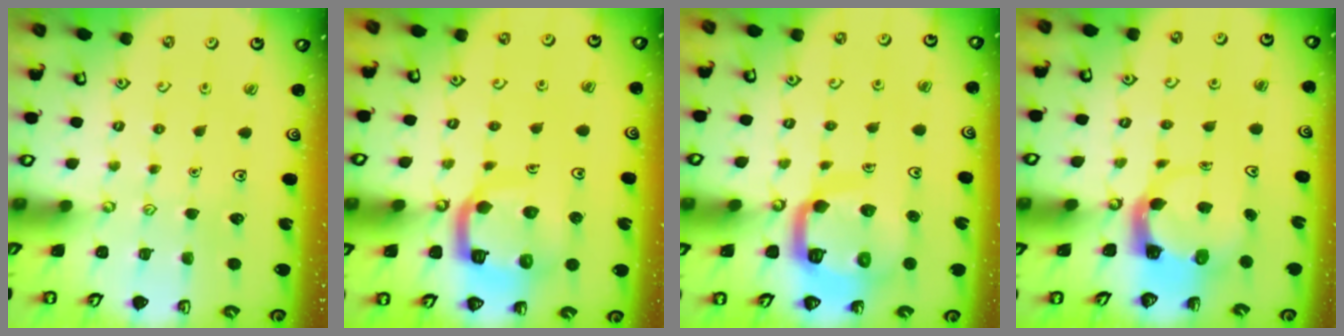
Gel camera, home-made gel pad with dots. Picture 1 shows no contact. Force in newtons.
{"total": 12.4, "press": 12.3, "slide": 1.4}
{"total": 13.0, "press": 13.0, "slide": 1.3}
{"total": 3.9, "press": 3.9, "slide": 0.6}